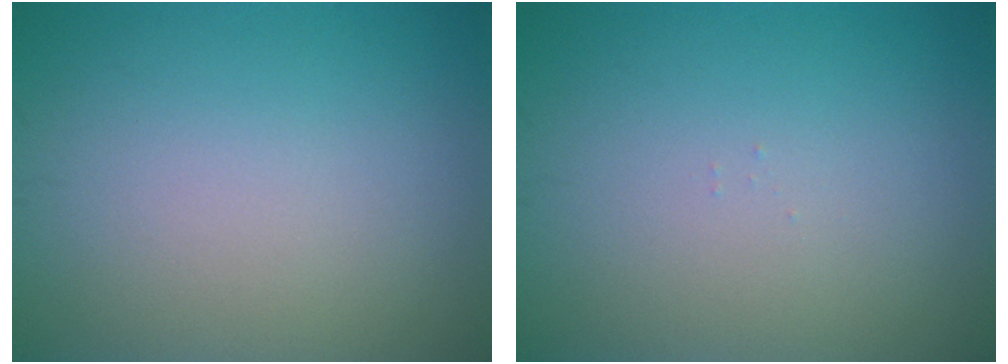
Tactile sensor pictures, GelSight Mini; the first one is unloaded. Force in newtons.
{"total": 0.0}